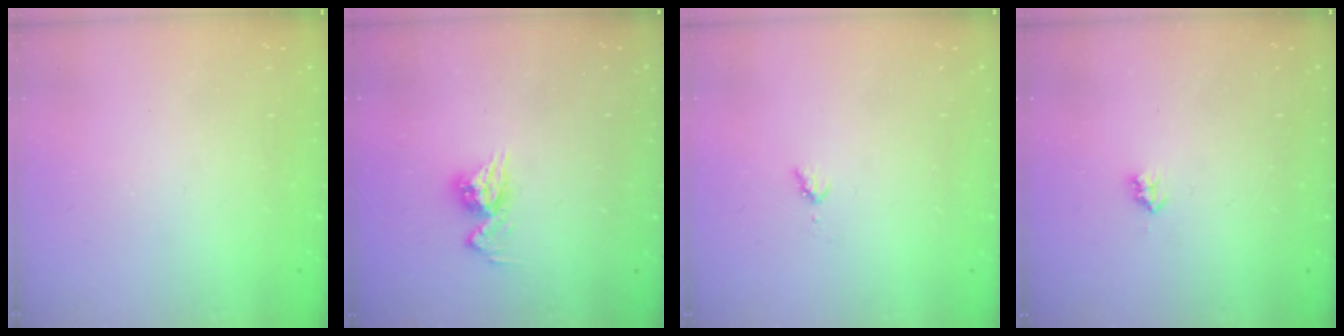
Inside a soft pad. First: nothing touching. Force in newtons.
{"total": 9.4, "press": 9.4, "slide": 0.9}
{"total": 2.8, "press": 2.8, "slide": 0.4}
{"total": 2.6, "press": 2.5, "slide": 0.4}